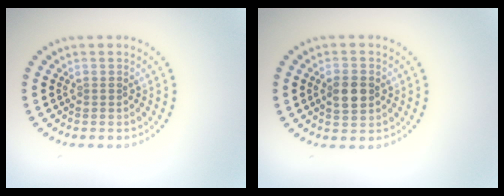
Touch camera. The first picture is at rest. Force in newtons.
{"total": 2.7, "press": 2.7, "slide": 0.1}